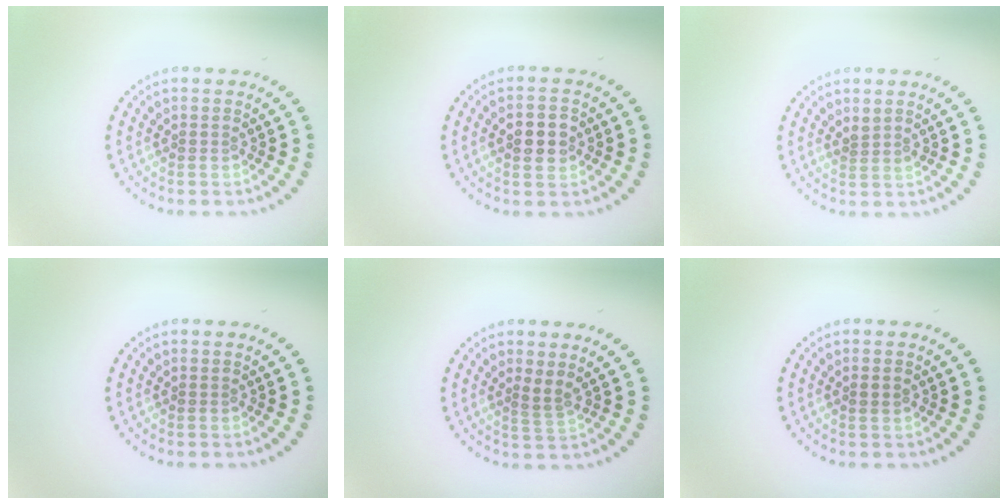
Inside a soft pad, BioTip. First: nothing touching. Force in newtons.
{"total": 3.0, "press": 2.9, "slide": 0.2}
{"total": 1.1, "press": 0.9, "slide": 0.6}
{"total": 0.0}
{"total": 1.5, "press": 1.0, "slide": 1.1}
{"total": 0.8, "press": 0.7, "slide": 0.1}